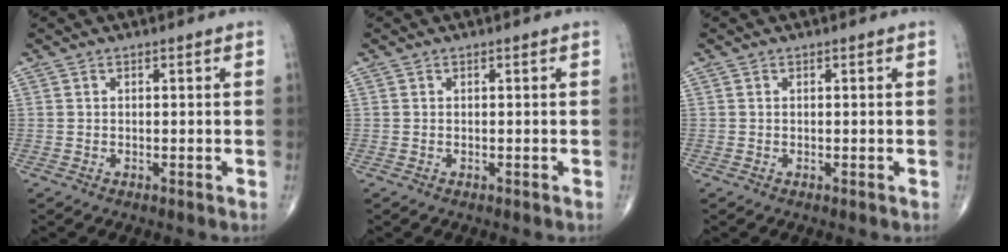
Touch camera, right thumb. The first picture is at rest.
{"total": 0.0}
{"total": 0.0}